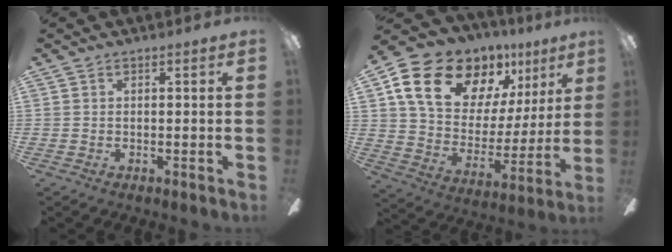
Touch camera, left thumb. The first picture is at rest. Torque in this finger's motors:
{"motor_torque": [0.59, 0.64, 1.33, -1.44, 0.36]}